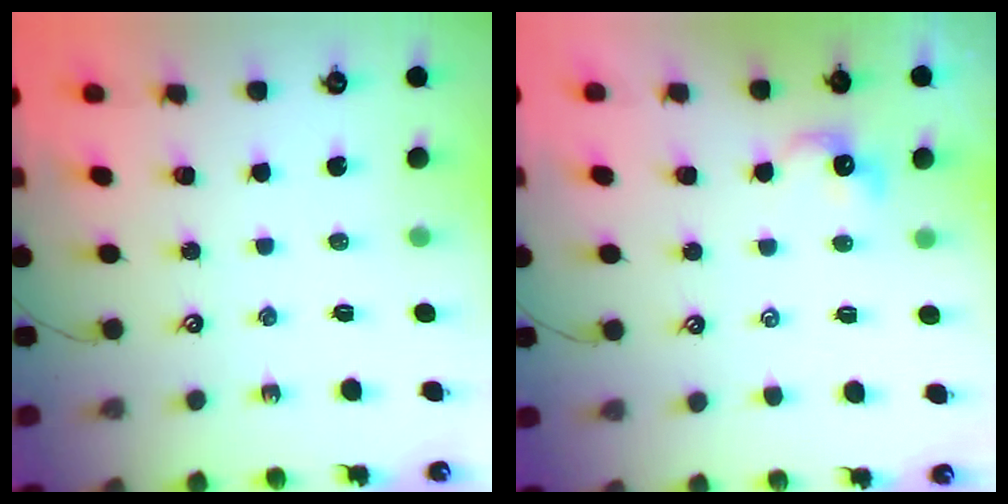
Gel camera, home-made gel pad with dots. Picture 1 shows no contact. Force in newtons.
{"total": 1.2, "press": 1.1, "slide": 0.5}